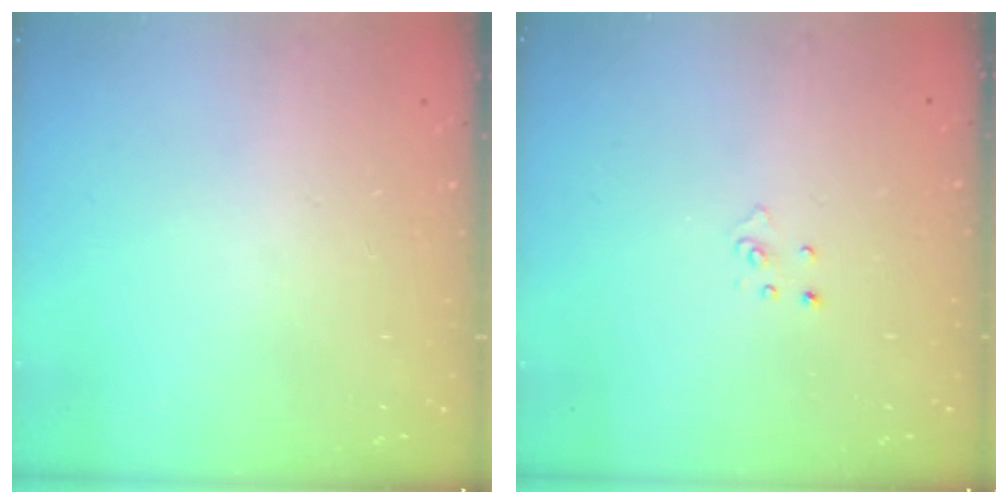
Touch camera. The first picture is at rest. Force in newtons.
{"total": 3.0, "press": 2.9, "slide": 0.3}